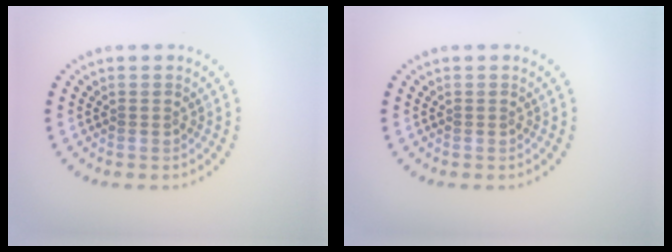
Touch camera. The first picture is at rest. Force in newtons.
{"total": 0.0}